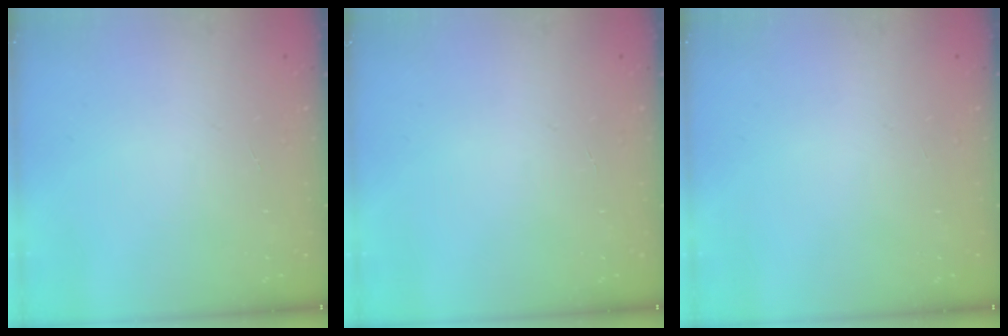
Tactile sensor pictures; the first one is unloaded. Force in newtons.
{"total": 0.0}
{"total": 0.0}